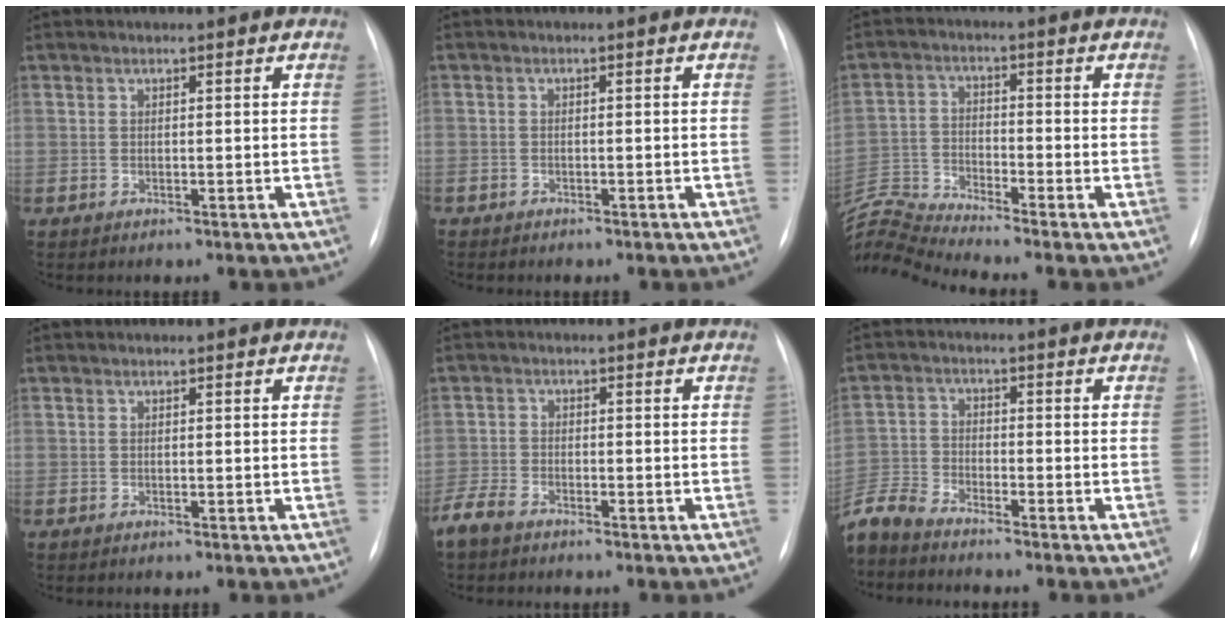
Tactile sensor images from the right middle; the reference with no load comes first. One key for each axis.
{"total": 1.6, "fx": -1.3, "fy": 0.8, "fz": 0.5, "tx": -0.012, "ty": 0.000, "tz": -0.014}
{"total": 9.9, "fx": -9.5, "fy": -2.7, "fz": 1.4, "tx": -0.044, "ty": 0.002, "tz": -0.186}
{"total": 0.0}
{"total": 3.6, "fx": -3.0, "fy": 1.3, "fz": 1.6, "tx": -0.037, "ty": -0.004, "tz": -0.059}
{"total": 7.1, "fx": -6.8, "fy": 1.1, "fz": 1.8, "tx": -0.045, "ty": -0.007, "tz": -0.139}